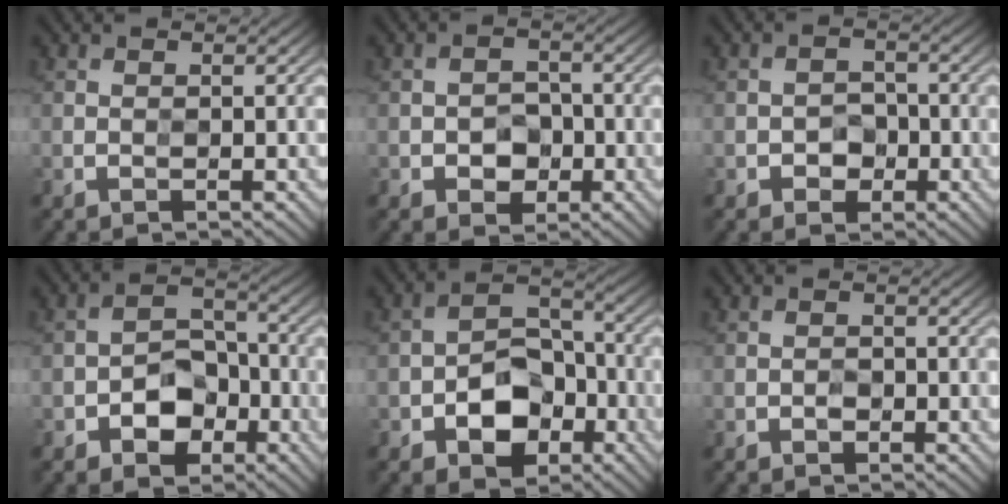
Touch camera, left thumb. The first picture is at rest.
{"total": 3.5, "force": [-1.3, 2.7, 1.9], "torque": [-0.025, 0.000, -0.024]}
{"total": 2.8, "force": [-1.2, 2.2, 1.3], "torque": [-0.015, 0.002, -0.024]}
{"total": 6.6, "force": [-2.9, 4.4, 3.9], "torque": [-0.057, 0.004, -0.058]}
{"total": 8.7, "force": [-3.5, 5.8, 5.4], "torque": [-0.086, -0.001, -0.071]}
{"total": 1.0, "force": [-0.5, 0.6, 0.5], "torque": [-0.007, 0.000, -0.010]}